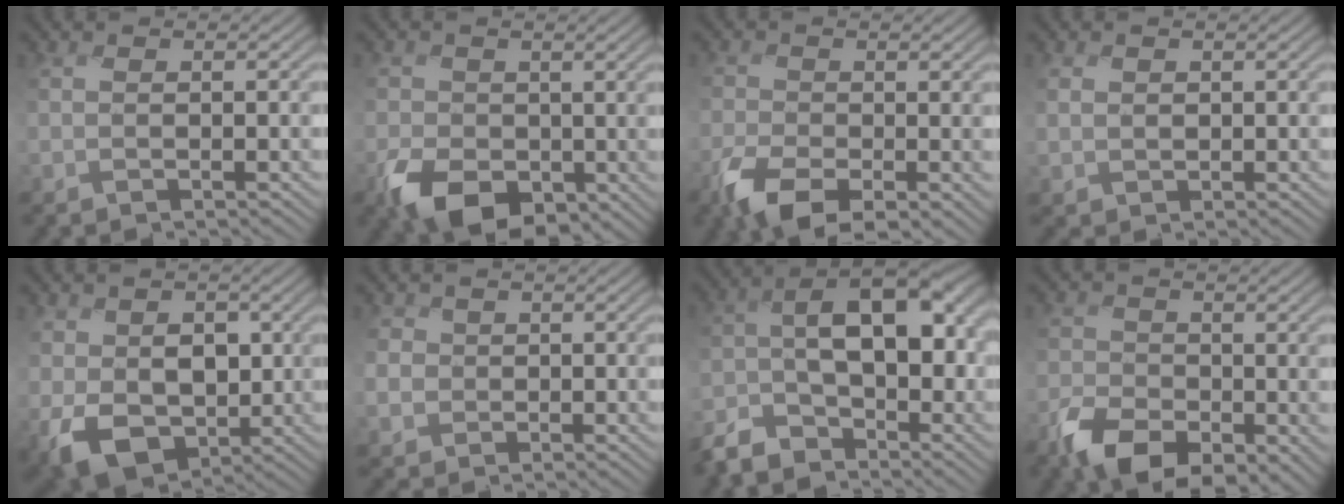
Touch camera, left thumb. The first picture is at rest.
{"total": 5.6, "force": [-2.2, 4.4, 2.8], "torque": [-0.050, -0.013, -0.052]}
{"total": 5.8, "force": [-3.3, 3.2, 3.5], "torque": [-0.075, -0.015, -0.072]}
{"total": 1.4, "force": [0.3, 1.4, 0.0], "torque": [-0.017, -0.003, 0.001]}
{"total": 10.7, "force": [-2.4, 8.1, 6.6], "torque": [-0.128, -0.025, -0.036]}
{"total": 2.6, "force": [-0.2, 2.6, -0.4], "torque": [-0.002, -0.006, -0.018]}
{"total": 12.4, "force": [-5.7, 7.3, 8.2], "torque": [-0.126, -0.017, -0.110]}
{"total": 6.7, "force": [-3.9, 4.1, 3.6], "torque": [-0.063, -0.019, -0.079]}